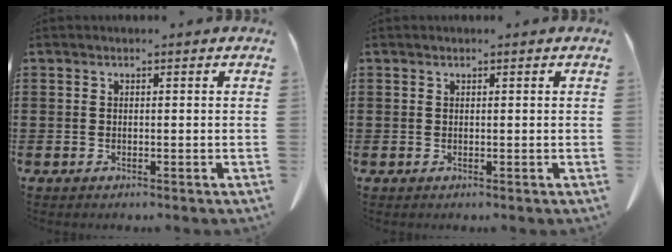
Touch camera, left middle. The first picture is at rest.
{"total": 0.0}